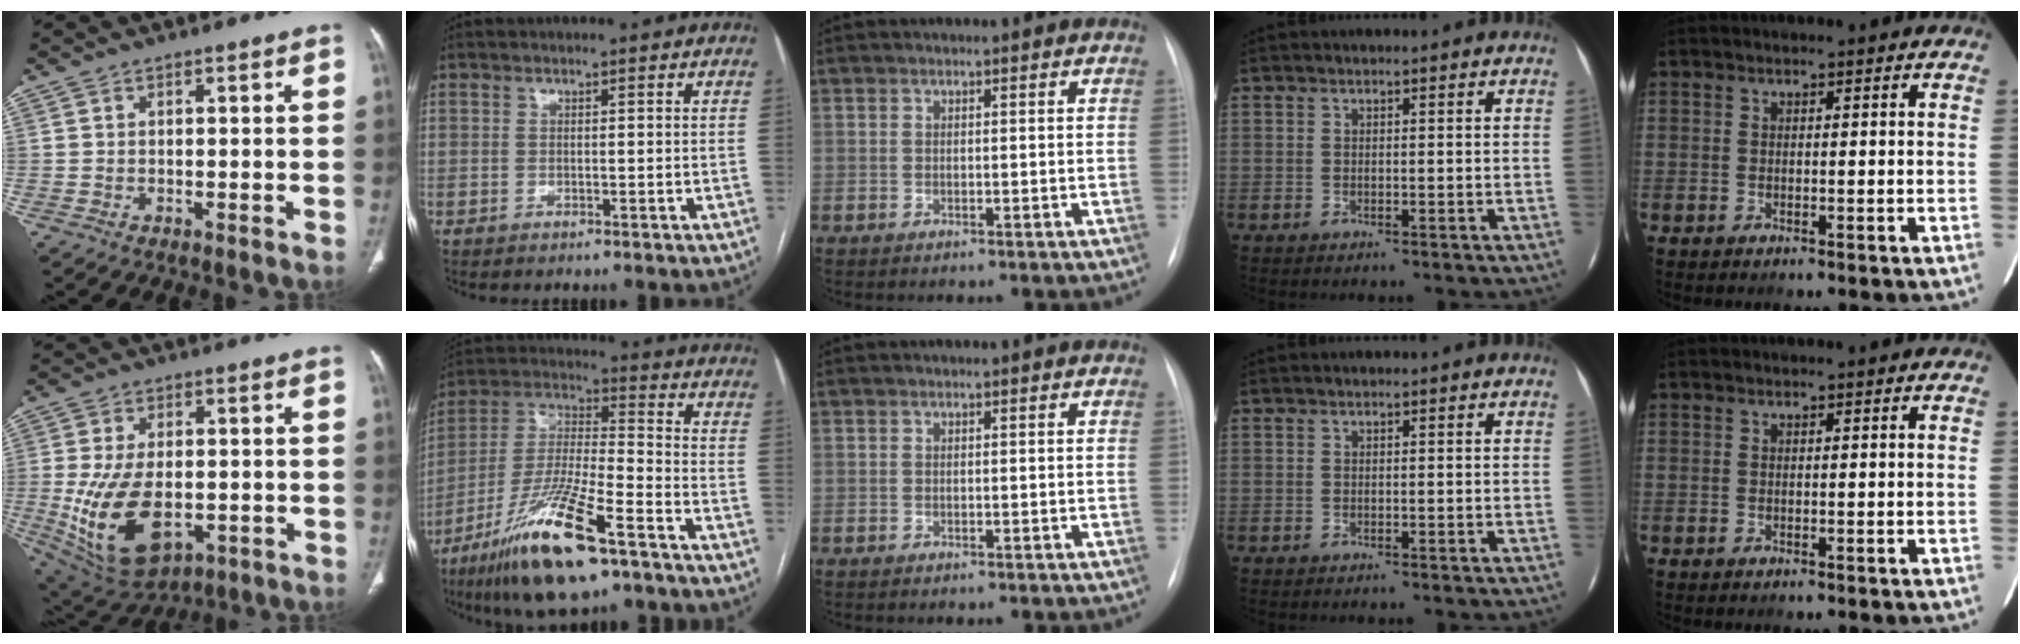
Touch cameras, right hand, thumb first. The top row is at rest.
{"thumb": {"total": 16.8, "force": [-3.2, 9.7, 13.3], "torque": [-0.247, -0.008, -0.026]}, "index": {"total": 19.0, "force": [-11.6, 2.9, 14.7], "torque": [-0.305, -0.032, -0.209]}}